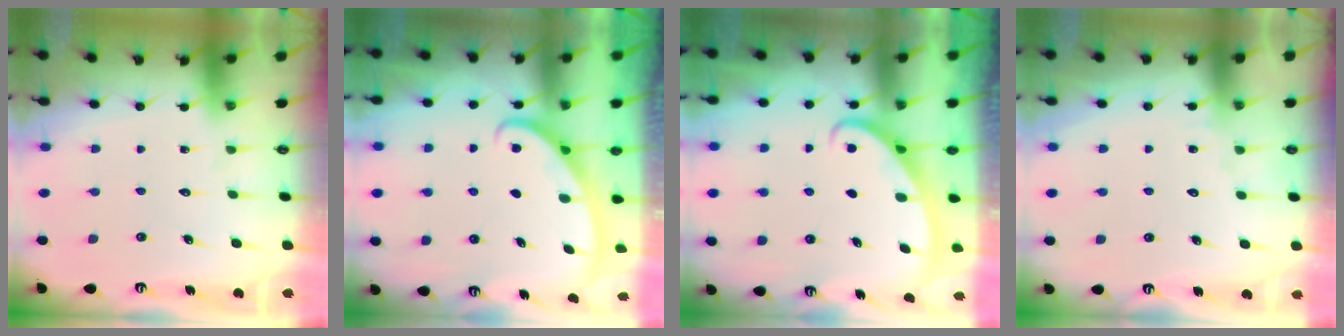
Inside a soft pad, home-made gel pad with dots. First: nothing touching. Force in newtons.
{"total": 3.0, "press": 3.0, "slide": 0.4}
{"total": 2.5, "press": 2.5, "slide": 0.4}
{"total": 3.4, "press": 3.4, "slide": 0.4}